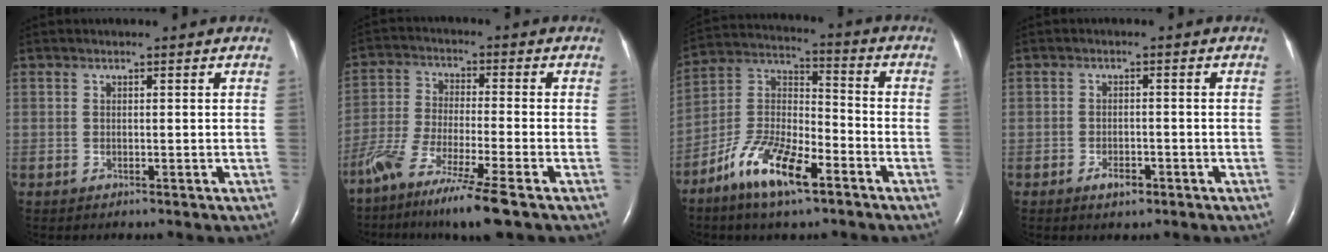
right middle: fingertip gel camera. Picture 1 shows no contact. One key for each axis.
{"total": 10.3, "fx": -7.2, "fy": -0.3, "fz": 7.3, "tx": -0.154, "ty": -0.037, "tz": -0.136}
{"total": 12.7, "fx": -7.6, "fy": 3.9, "fz": 9.4, "tx": -0.192, "ty": 0.002, "tz": -0.141}
{"total": 2.4, "fx": -1.5, "fy": 1.0, "fz": 1.5, "tx": -0.028, "ty": 0.001, "tz": -0.022}